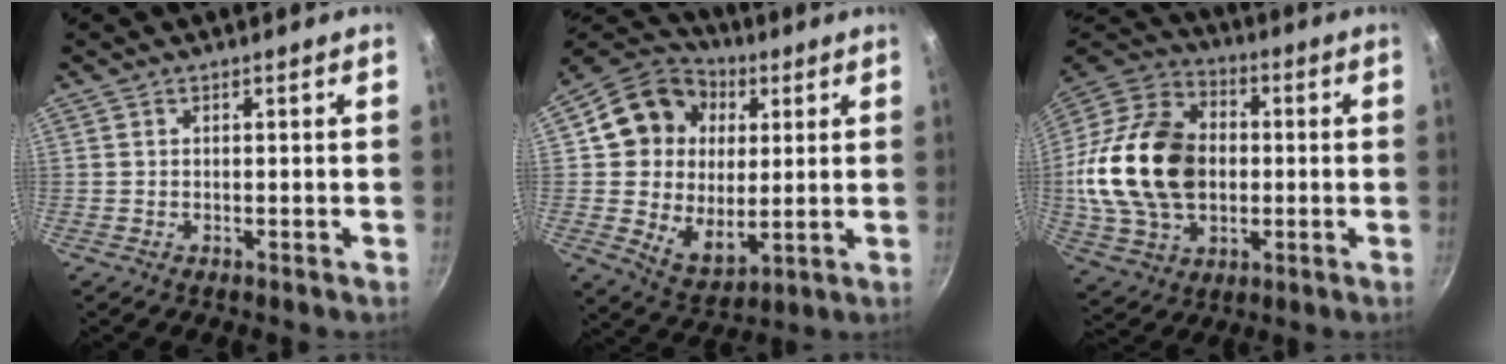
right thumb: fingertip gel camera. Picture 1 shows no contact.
{"total": 17.8, "force": [4.5, 14.4, 9.4], "torque": [-0.133, -0.004, 0.080]}
{"total": 24.7, "force": [-0.1, 17.7, 17.2], "torque": [-0.306, 0.026, 0.002]}